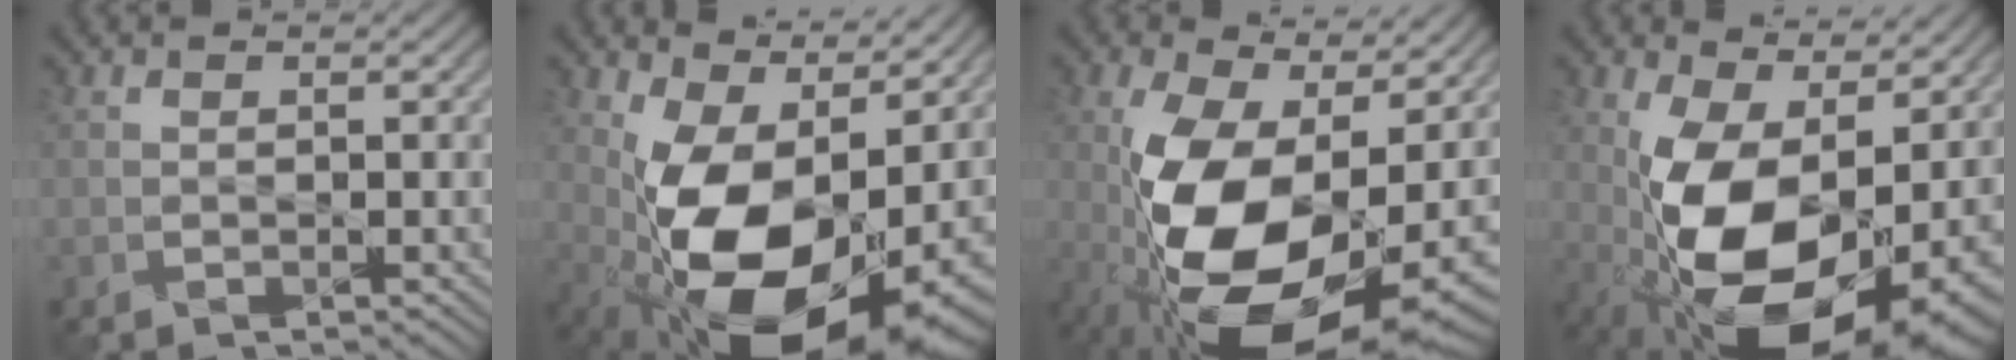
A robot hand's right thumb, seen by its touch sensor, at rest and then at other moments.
{"total": 16.7, "force": [-1.4, 8.9, 14.1], "torque": [-0.234, -0.026, -0.014]}
{"total": 17.2, "force": [-3.3, 8.0, 14.9], "torque": [-0.278, -0.018, -0.053]}
{"total": 15.9, "force": [-2.1, 7.9, 13.7], "torque": [-0.244, -0.018, -0.030]}